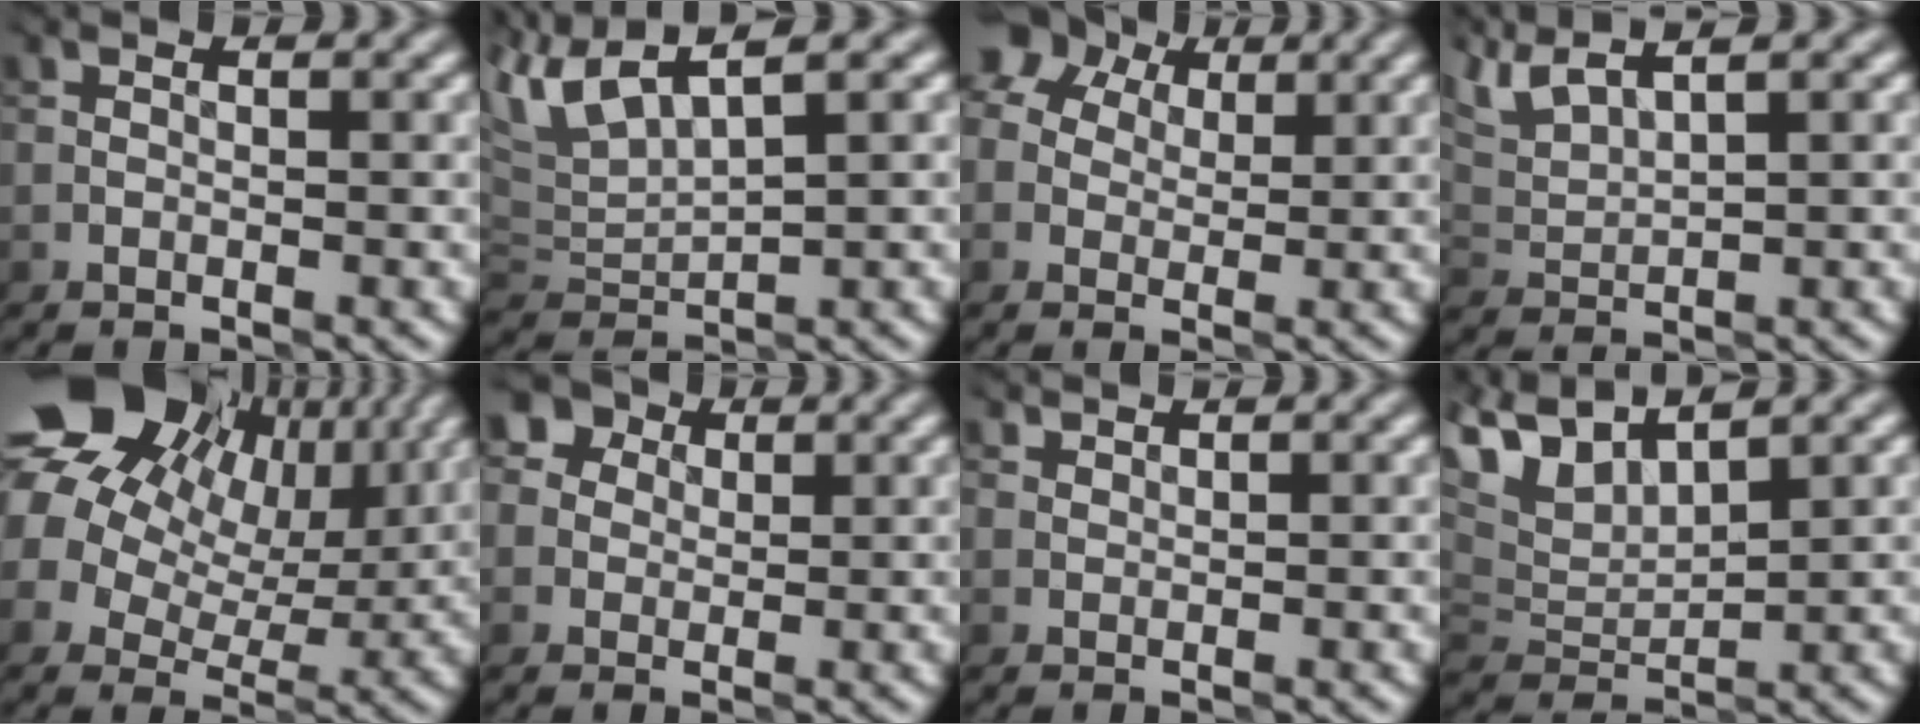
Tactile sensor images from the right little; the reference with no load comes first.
{"total": 5.5, "force": [4.1, 1.2, 3.6], "torque": [-0.087, 0.017, 0.086]}
{"total": 5.4, "force": [2.1, 4.2, 2.6], "torque": [-0.040, 0.028, 0.010]}
{"total": 4.9, "force": [4.1, 0.8, 2.4], "torque": [-0.071, 0.018, 0.094]}
{"total": 19.3, "force": [8.4, 14.3, 9.8], "torque": [-0.202, 0.036, 0.127]}
{"total": 2.8, "force": [1.3, 2.4, 0.5], "torque": [0.024, 0.009, -0.006]}
{"total": 0.5, "force": [0.4, -0.1, -0.3], "torque": [0.007, -0.002, 0.010]}
{"total": 6.0, "force": [4.8, 1.7, 3.1], "torque": [-0.078, 0.017, 0.096]}